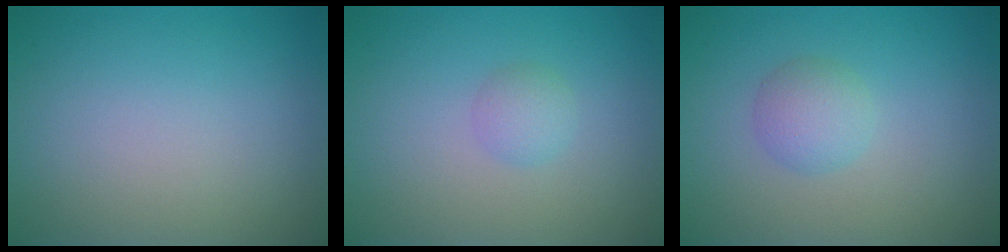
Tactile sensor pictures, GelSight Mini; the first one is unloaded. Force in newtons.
{"total": 1.3, "press": 1.3, "slide": 0.1}
{"total": 2.1, "press": 2.1, "slide": 0.1}